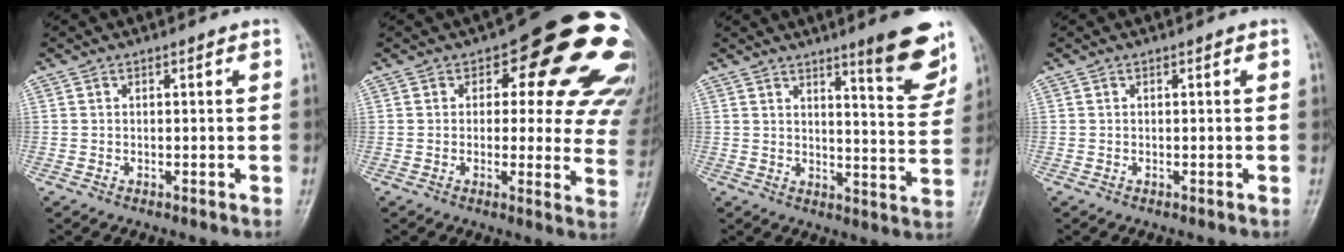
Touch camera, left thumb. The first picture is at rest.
{"total": 21.2, "force": [8.4, 10.5, 16.3], "torque": [-0.146, -0.014, 0.095]}
{"total": 11.2, "force": [7.3, 1.8, 8.3], "torque": [-0.084, -0.050, 0.101]}
{"total": 0.0}